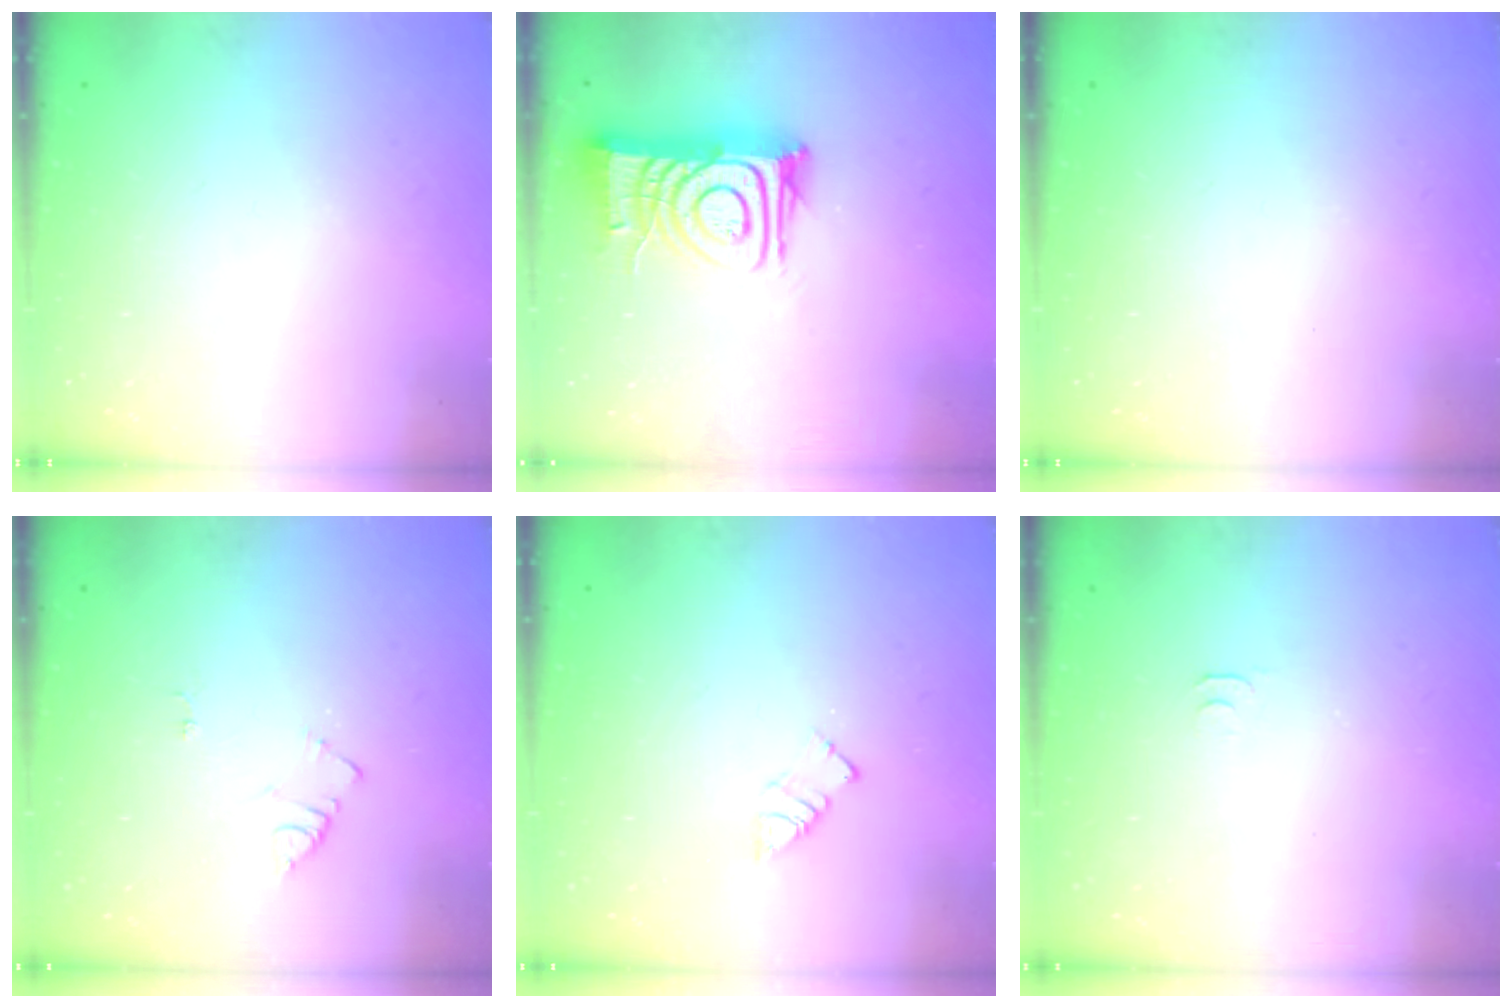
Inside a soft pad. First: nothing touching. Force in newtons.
{"total": 12.7, "press": 12.7, "slide": 1.2}
{"total": 0.0}
{"total": 4.2, "press": 4.2, "slide": 0.4}
{"total": 3.3, "press": 3.3, "slide": 0.3}
{"total": 2.8, "press": 2.7, "slide": 0.5}